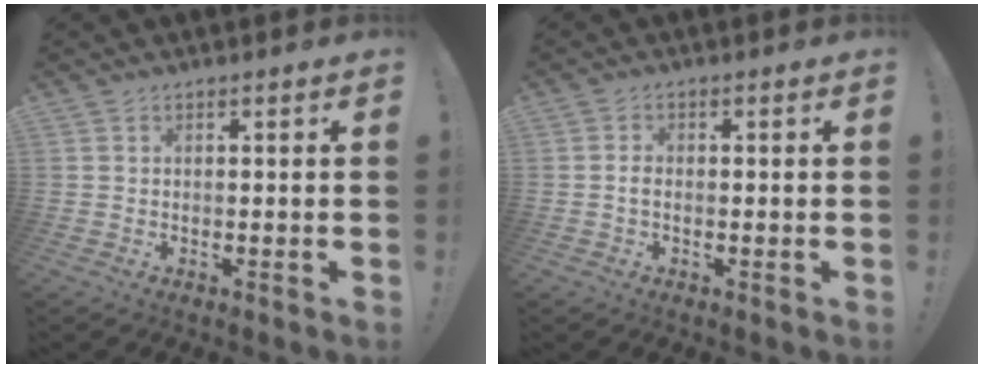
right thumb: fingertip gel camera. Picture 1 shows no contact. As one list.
[{"total": 1.6, "force": [-0.5, 0.8, 1.3], "torque": [-0.030, 0.008, -0.008]}]